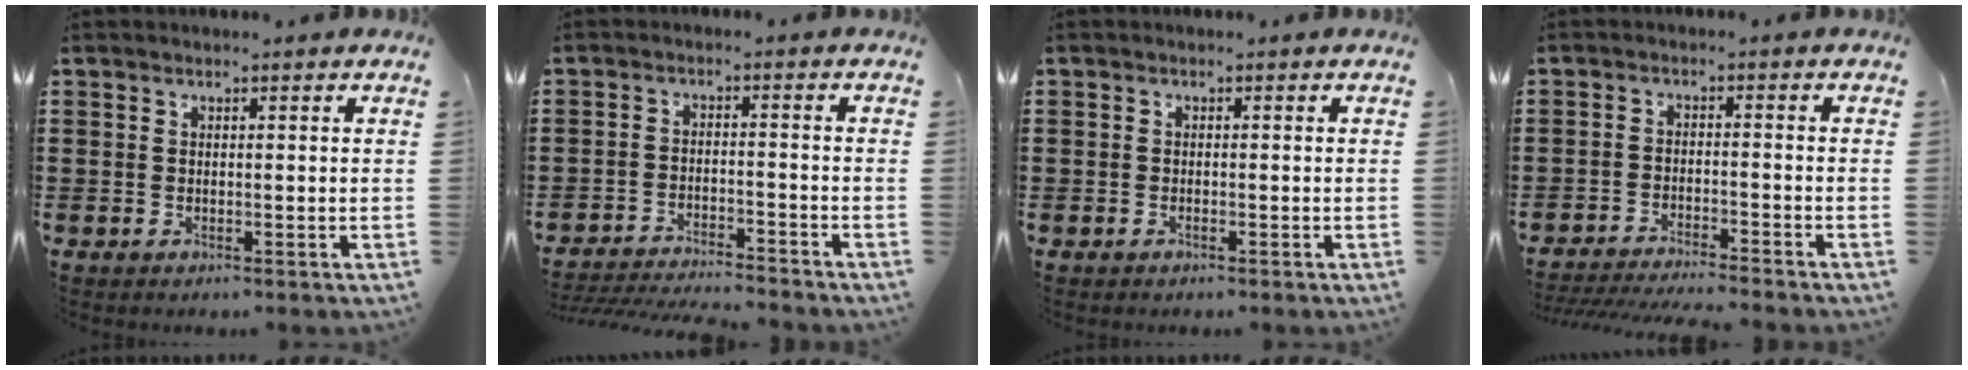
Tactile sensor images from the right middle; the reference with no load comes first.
{"total": 4.0, "force": [-4.0, 0.0, 0.5], "torque": [-0.020, -0.004, -0.086]}
{"total": 0.6, "force": [-0.5, 0.3, 0.1], "torque": [-0.001, 0.003, -0.011]}
{"total": 3.6, "force": [-3.6, -0.3, 0.6], "torque": [-0.020, -0.007, -0.076]}